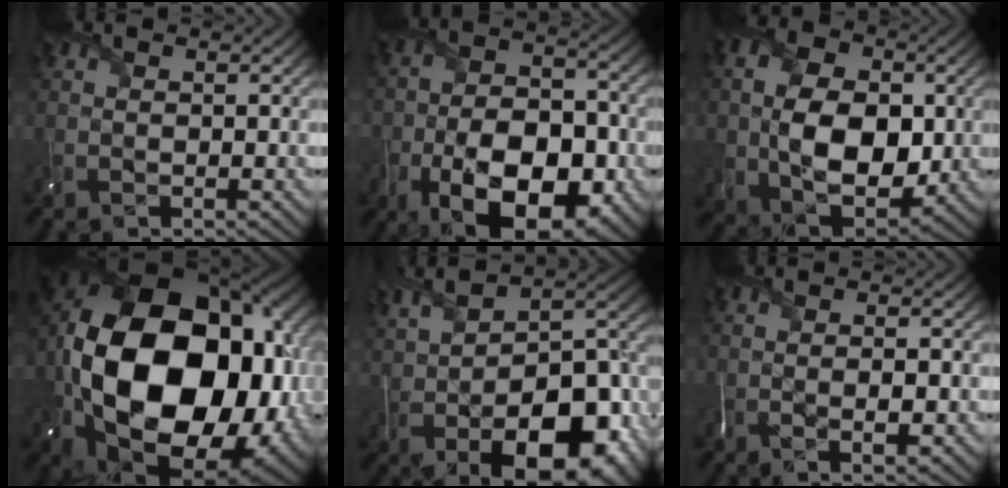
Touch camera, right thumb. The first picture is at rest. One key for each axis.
{"total": 14.8, "fx": -6.8, "fy": 8.6, "fz": 10.0, "tx": -0.145, "ty": -0.032, "tz": -0.112}
{"total": 11.9, "fx": -0.7, "fy": 8.1, "fz": 8.7, "tx": -0.179, "ty": -0.015, "tz": -0.004}
{"total": 22.8, "fx": -2.3, "fy": 15.7, "fz": 16.5, "tx": -0.388, "ty": -0.054, "tz": -0.004}
{"total": 17.3, "fx": -3.5, "fy": 9.7, "fz": 13.9, "tx": -0.209, "ty": -0.039, "tz": -0.022}
{"total": 2.3, "fx": -0.7, "fy": 0.1, "fz": 2.2, "tx": -0.037, "ty": -0.004, "tz": -0.013}